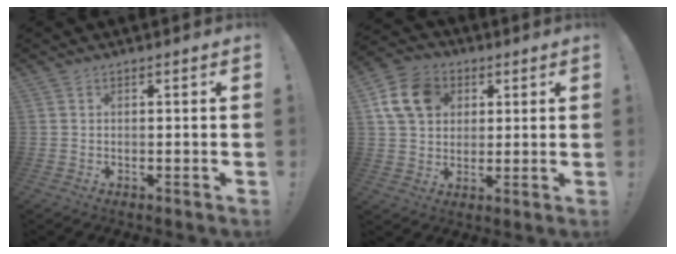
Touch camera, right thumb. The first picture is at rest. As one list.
[{"total": 12.7, "force": [4.5, 10.0, 6.4], "torque": [-0.112, -0.004, 0.091]}]